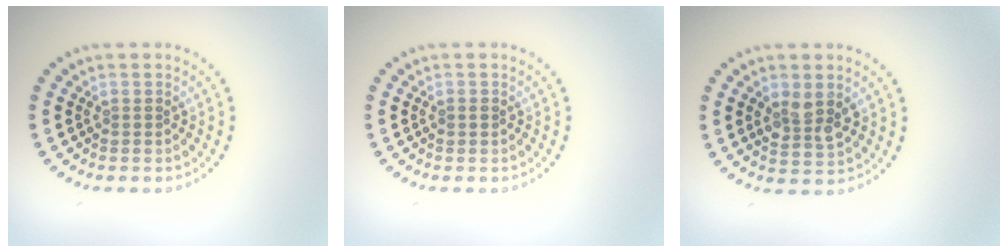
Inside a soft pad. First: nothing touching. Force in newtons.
{"total": 0.7, "press": 0.7, "slide": 0.2}
{"total": 2.8, "press": 2.7, "slide": 0.6}